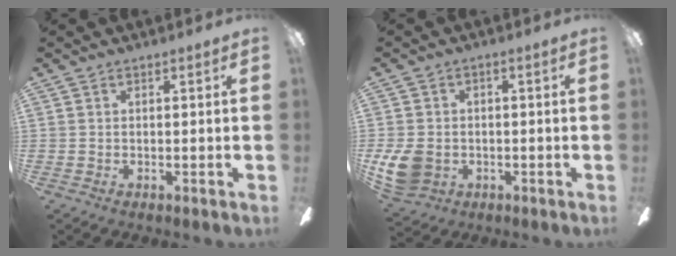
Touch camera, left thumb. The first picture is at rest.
{"total": 8.7, "force": [-2.0, 7.0, 4.8], "torque": [-0.110, 0.012, -0.034]}